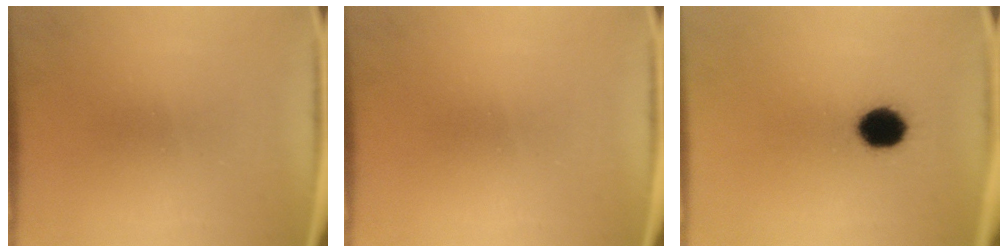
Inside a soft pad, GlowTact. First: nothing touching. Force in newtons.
{"total": 0.0}
{"total": 8.2}